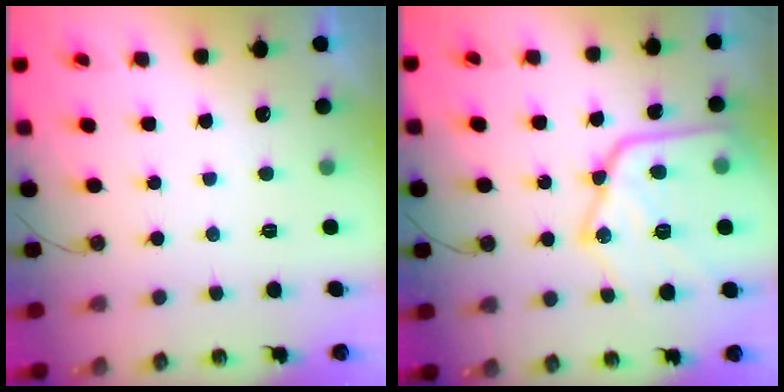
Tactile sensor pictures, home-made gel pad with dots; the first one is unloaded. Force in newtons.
{"total": 23.6, "press": 23.5, "slide": 2.3}